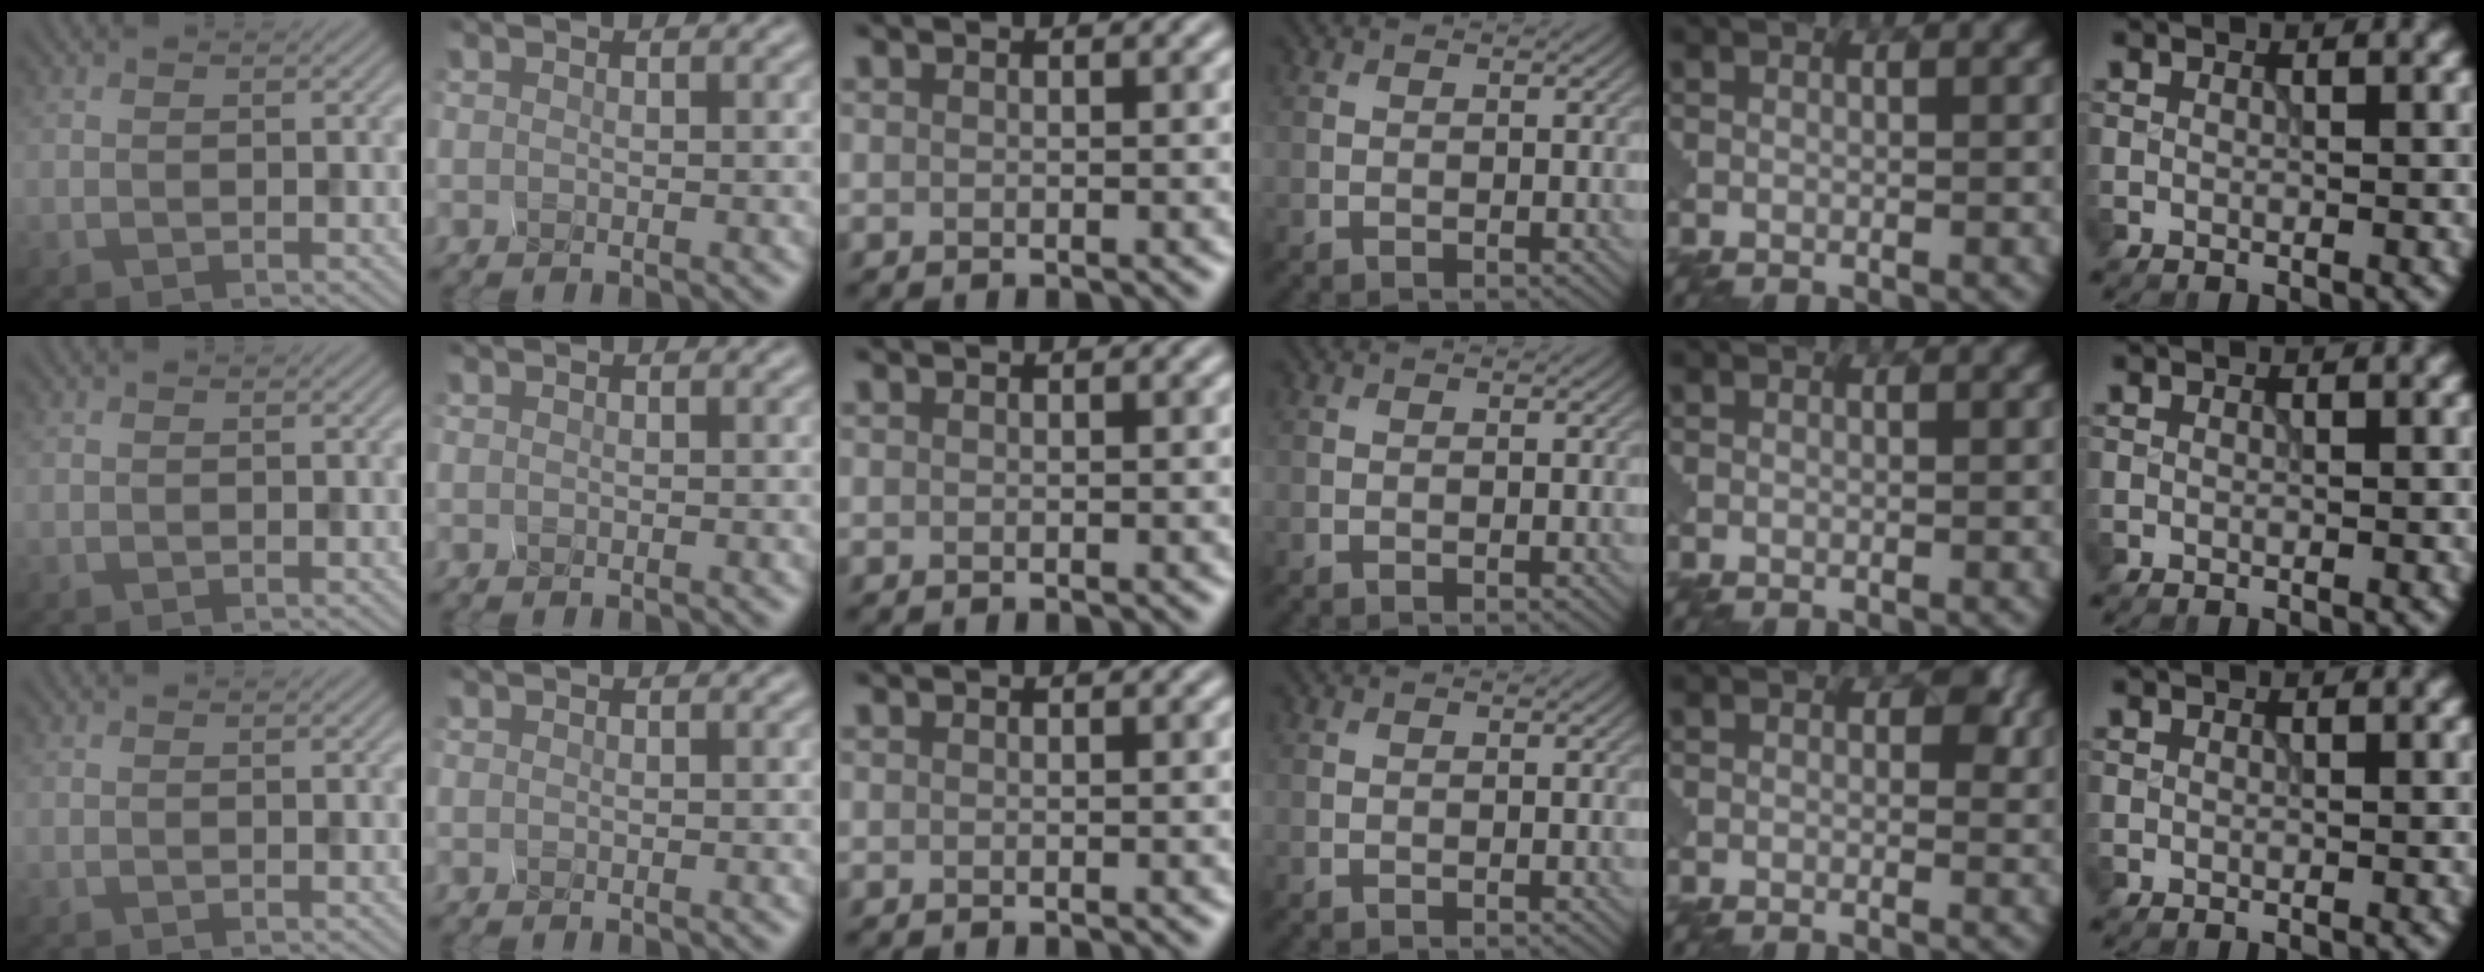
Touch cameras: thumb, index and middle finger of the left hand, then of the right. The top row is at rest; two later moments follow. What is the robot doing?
{"motion": "squeeze", "object": "hand grip exerciser"}